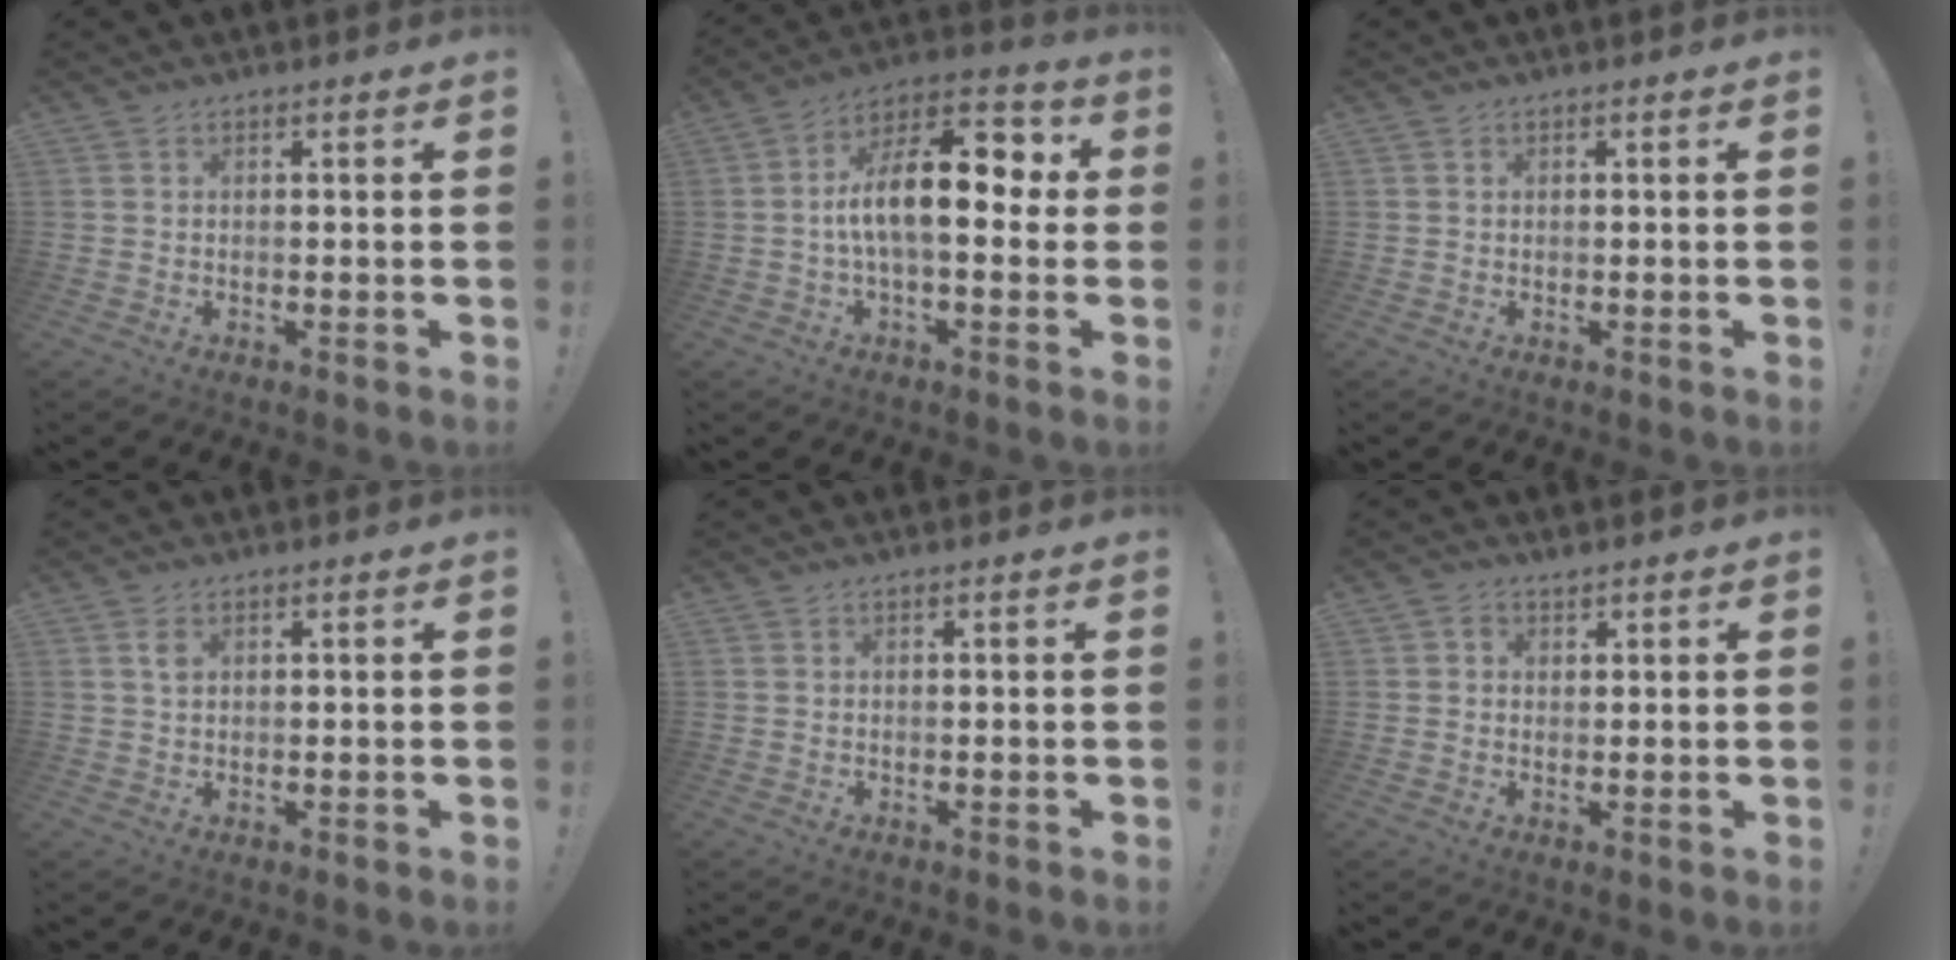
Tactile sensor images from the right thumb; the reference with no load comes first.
{"total": 17.5, "force": [0.8, 7.3, 15.9], "torque": [-0.264, 0.005, 0.007]}
{"total": 0.0}
{"total": 2.2, "force": [1.0, 1.2, 1.6], "torque": [-0.021, -0.005, 0.014]}
{"total": 0.5, "force": [-0.2, -0.3, -0.4], "torque": [0.008, -0.002, -0.002]}
{"total": 1.4, "force": [0.9, 1.1, 0.3], "torque": [-0.006, -0.002, 0.016]}